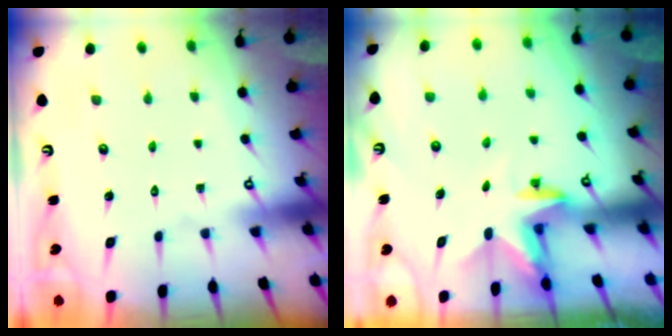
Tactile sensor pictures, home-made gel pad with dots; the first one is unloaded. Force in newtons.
{"total": 2.6, "press": 2.5, "slide": 0.4}